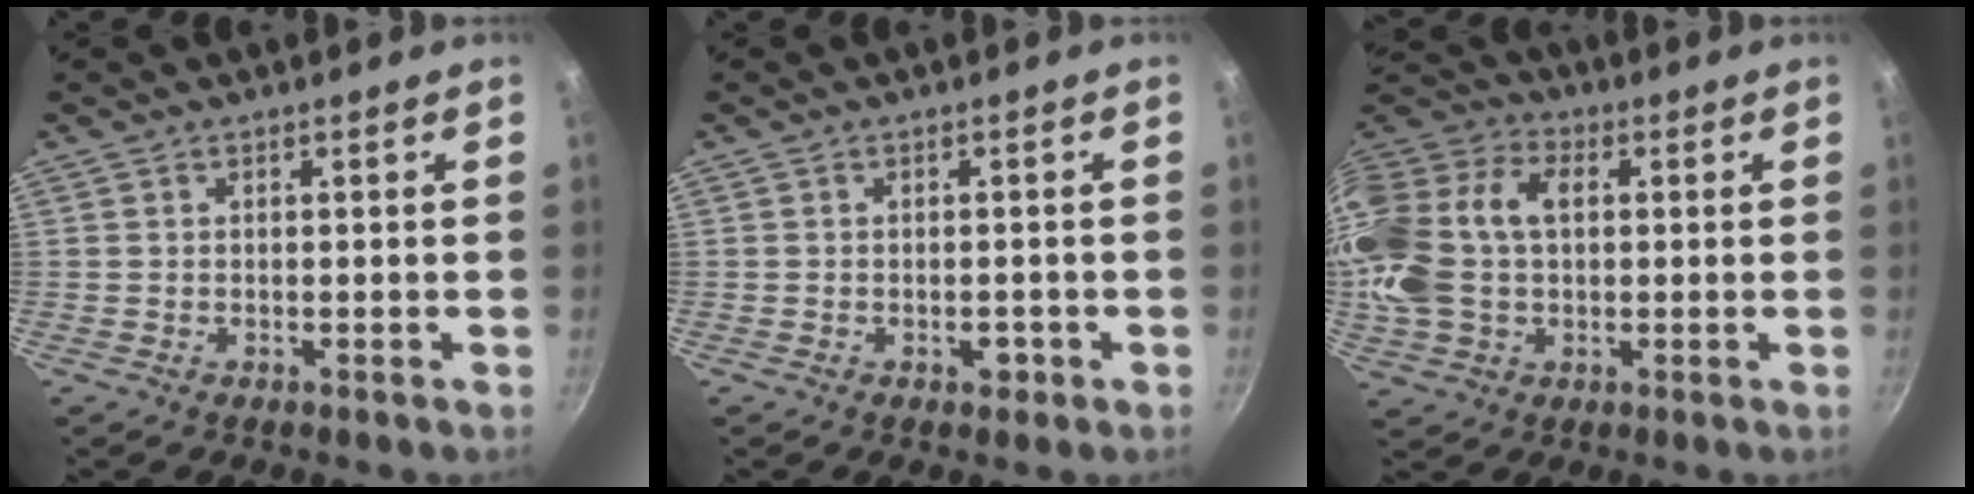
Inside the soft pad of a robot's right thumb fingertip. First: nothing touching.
{"total": 2.1, "force": [-0.9, 1.3, 1.4], "torque": [-0.011, 0.010, -0.009]}
{"total": 21.2, "force": [1.9, 14.7, 15.2], "torque": [-0.318, 0.041, 0.025]}